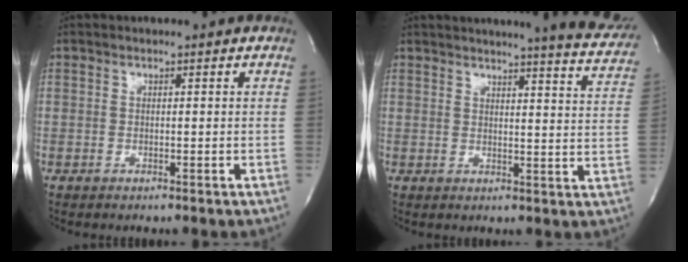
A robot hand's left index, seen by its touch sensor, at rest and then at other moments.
{"total": 13.7, "force": [12.9, 0.4, 4.9], "torque": [-0.054, -0.071, 0.126]}